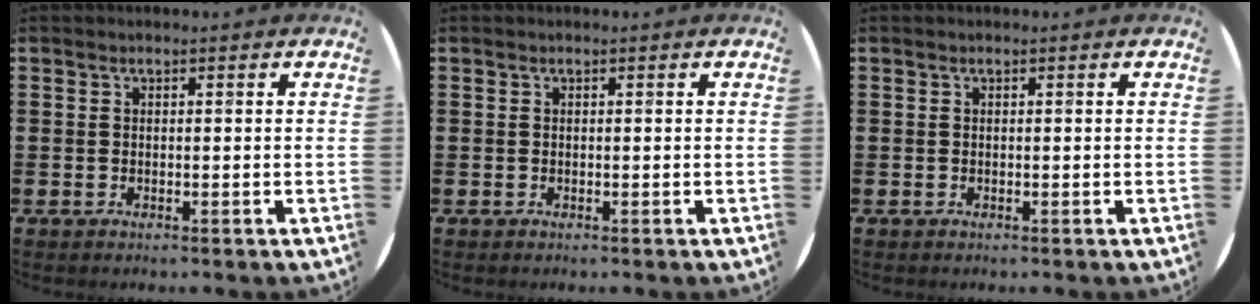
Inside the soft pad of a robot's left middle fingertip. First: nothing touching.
{"total": 0.0}
{"total": 0.0}